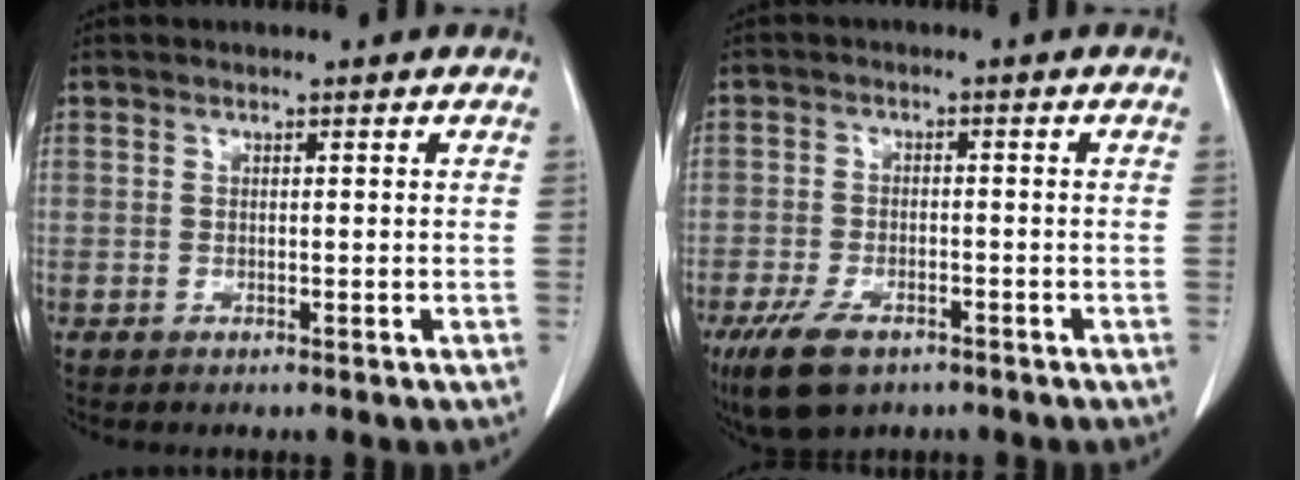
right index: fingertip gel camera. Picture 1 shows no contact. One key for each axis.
{"total": 7.4, "fx": -4.7, "fy": 3.7, "fz": 4.3, "tx": -0.084, "ty": -0.007, "tz": -0.076}